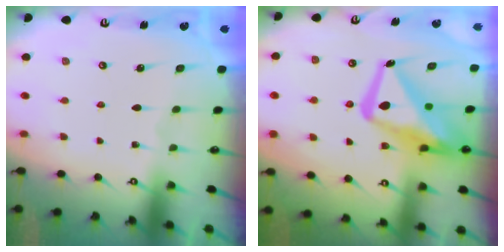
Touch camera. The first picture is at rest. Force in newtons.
{"total": 17.7, "press": 17.6, "slide": 1.7}